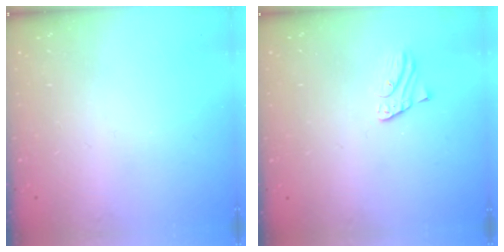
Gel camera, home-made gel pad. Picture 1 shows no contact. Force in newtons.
{"total": 1.8, "press": 1.8, "slide": 0.1}